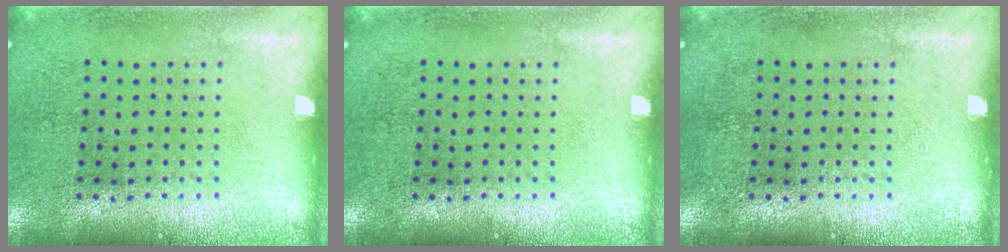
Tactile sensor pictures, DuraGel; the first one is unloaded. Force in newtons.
{"total": 0.0}
{"total": 0.0}